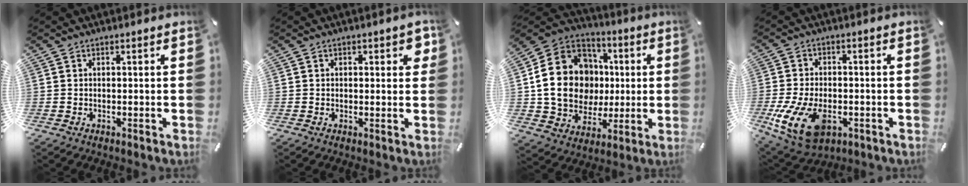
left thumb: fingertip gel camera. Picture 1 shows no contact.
{"total": 2.5, "force": [0.7, 1.5, 1.9], "torque": [-0.016, -0.002, 0.005]}
{"total": 20.5, "force": [1.0, 17.6, 10.5], "torque": [-0.201, 0.006, 0.033]}
{"total": 13.7, "force": [-4.2, 8.6, 9.8], "torque": [-0.206, 0.002, -0.072]}